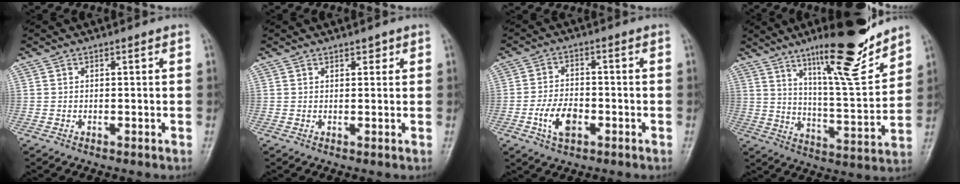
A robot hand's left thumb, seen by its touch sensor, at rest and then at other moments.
{"total": 1.5, "force": [1.0, 0.8, 0.7], "torque": [0.000, -0.003, 0.011]}
{"total": 6.8, "force": [-2.5, 4.0, 4.9], "torque": [-0.086, 0.013, -0.047]}
{"total": 18.0, "force": [12.6, 3.2, 12.4], "torque": [-0.168, -0.080, 0.207]}